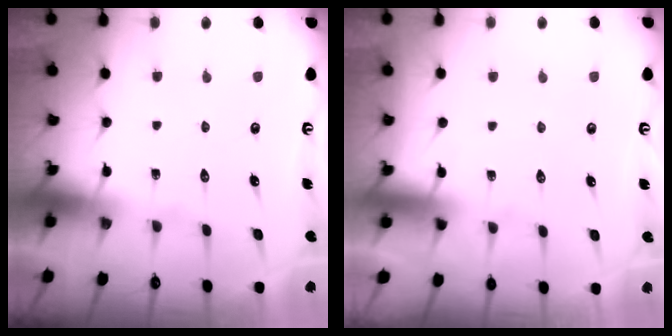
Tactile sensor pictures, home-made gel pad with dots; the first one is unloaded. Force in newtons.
{"total": 3.9, "press": 3.9, "slide": 0.5}